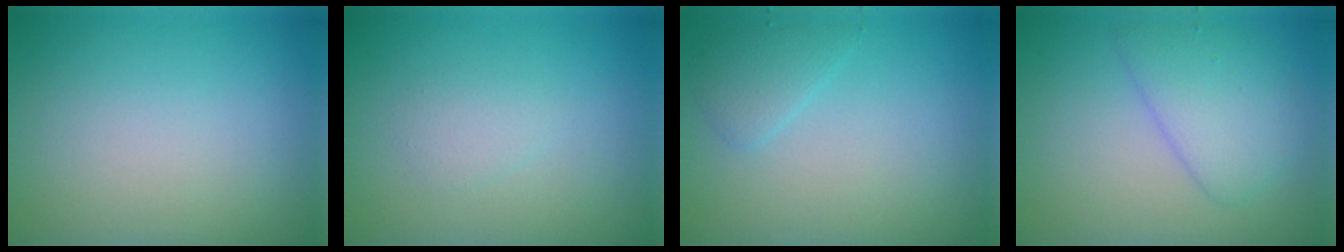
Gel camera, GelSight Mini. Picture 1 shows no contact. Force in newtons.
{"total": 1.3, "press": 1.3, "slide": 0.0}
{"total": 1.7, "press": 1.7, "slide": 0.1}
{"total": 3.6, "press": 3.6, "slide": 0.2}